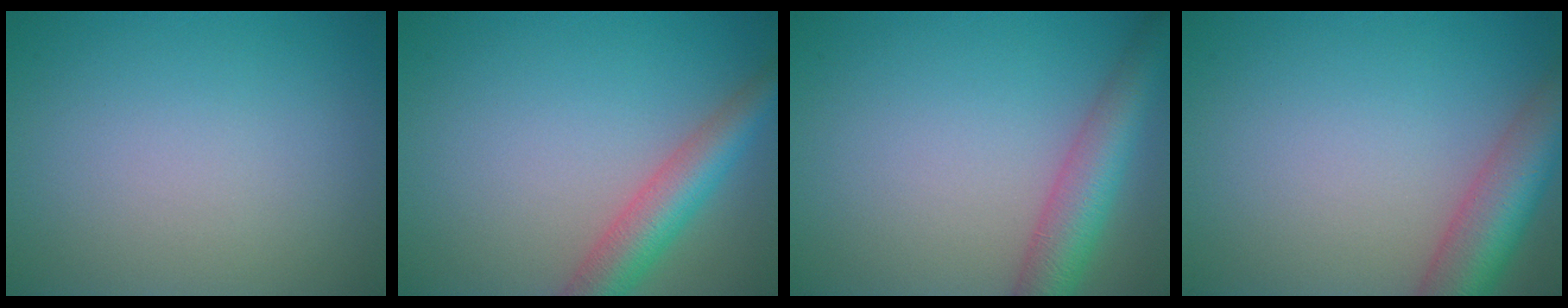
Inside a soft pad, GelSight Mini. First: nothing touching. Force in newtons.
{"total": 4.9, "press": 4.9, "slide": 0.3}
{"total": 5.3, "press": 5.3, "slide": 0.2}
{"total": 6.9, "press": 6.9, "slide": 0.4}